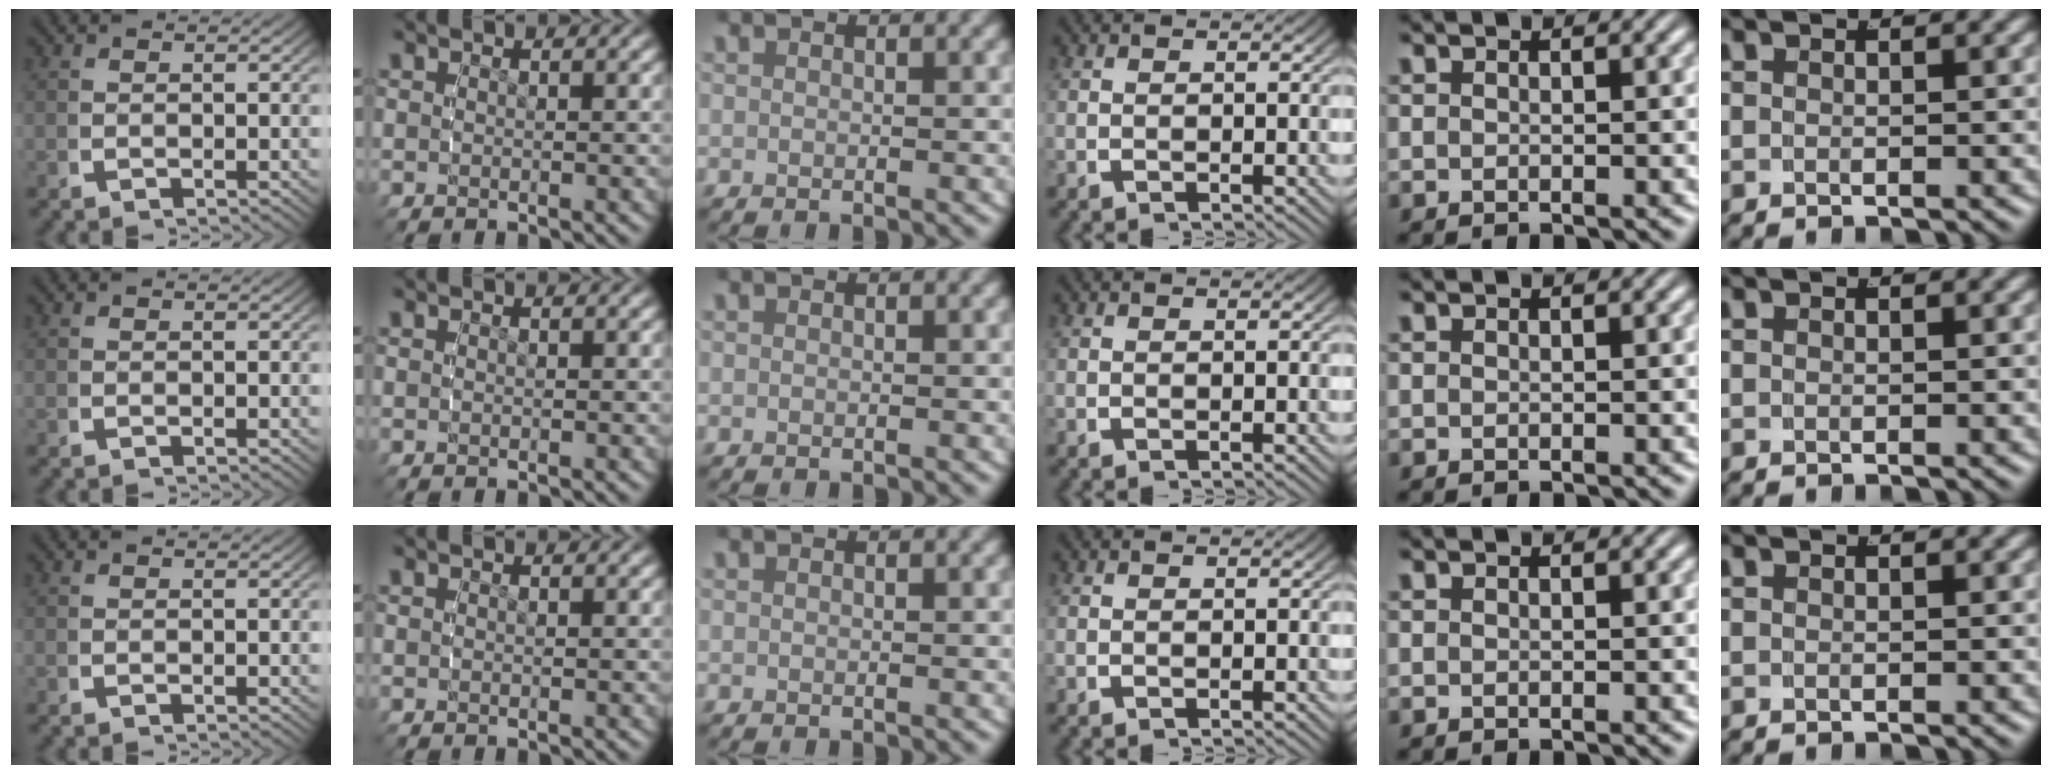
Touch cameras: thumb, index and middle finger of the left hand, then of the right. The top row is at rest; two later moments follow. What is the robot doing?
{"motion": "reach", "object": "calculator"}